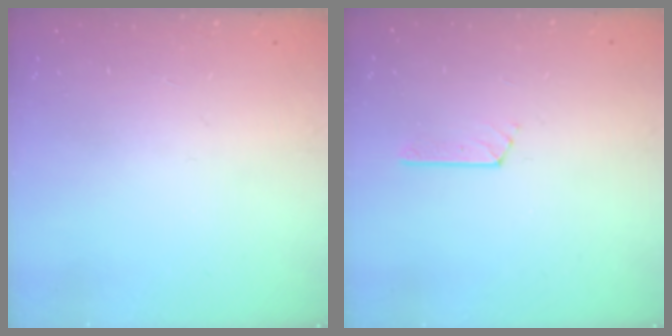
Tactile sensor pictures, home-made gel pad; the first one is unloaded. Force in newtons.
{"total": 2.6, "press": 2.6, "slide": 0.3}